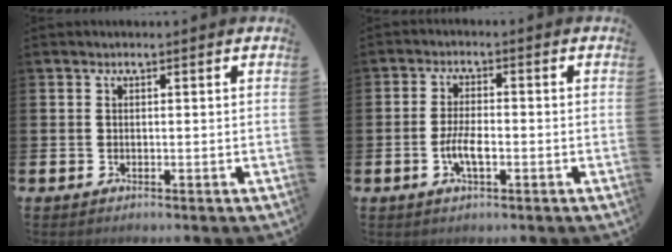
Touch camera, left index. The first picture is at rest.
{"total": 3.9, "force": [-1.1, 1.4, 3.5], "torque": [-0.064, 0.001, -0.022]}